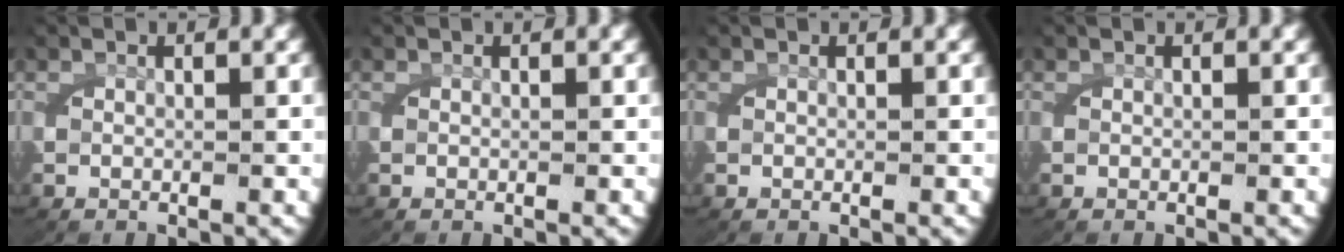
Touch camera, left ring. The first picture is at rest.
{"total": 0.0}
{"total": 0.0}
{"total": 0.0}